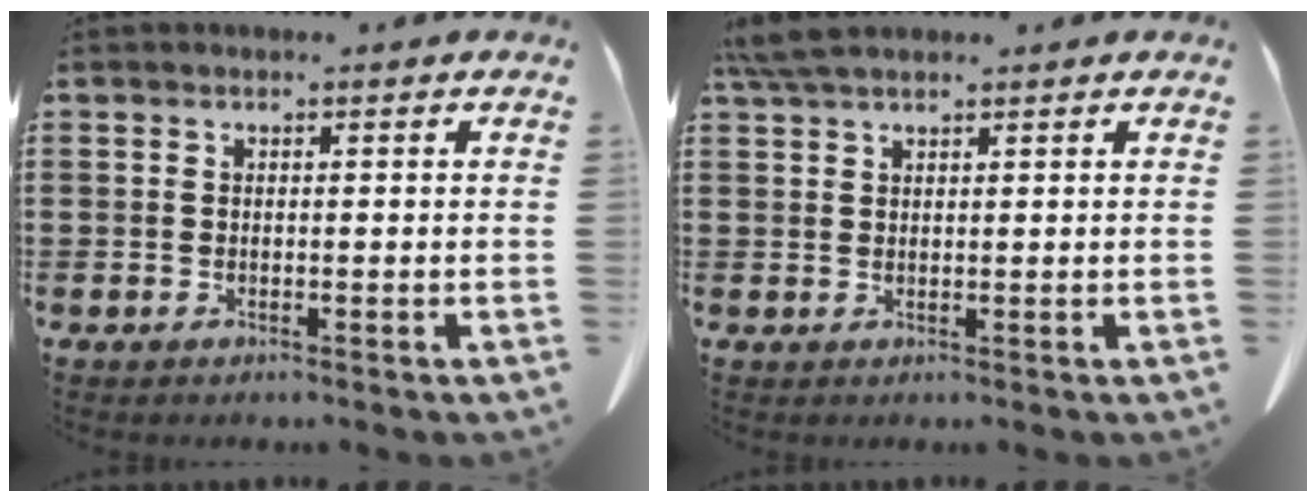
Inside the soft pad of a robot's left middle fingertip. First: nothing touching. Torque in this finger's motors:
{"motor_torque": [0.50, 0.42, 0.07, 0.02]}